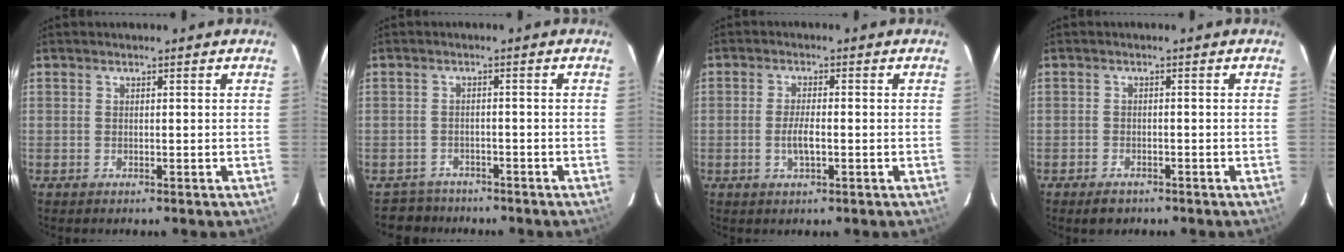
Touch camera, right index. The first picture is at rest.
{"total": 4.4, "force": [-3.6, 2.4, -0.5], "torque": [0.000, 0.010, -0.061]}
{"total": 3.4, "force": [-1.0, 1.0, 3.1], "torque": [-0.063, -0.004, -0.017]}
{"total": 2.9, "force": [-2.1, 1.7, 1.0], "torque": [-0.026, -0.001, -0.031]}